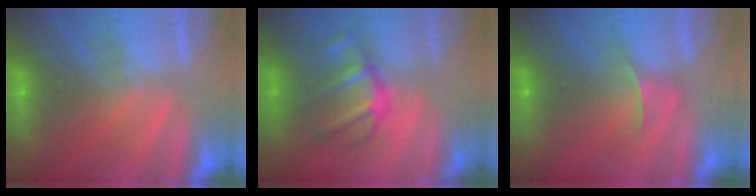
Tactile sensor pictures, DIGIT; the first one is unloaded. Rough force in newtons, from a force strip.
{"total": 2.9}
{"total": 2.4}